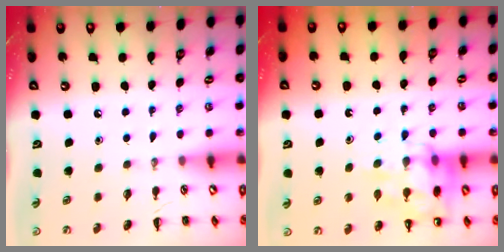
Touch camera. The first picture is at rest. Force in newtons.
{"total": 12.0, "press": 11.7, "slide": 2.5}